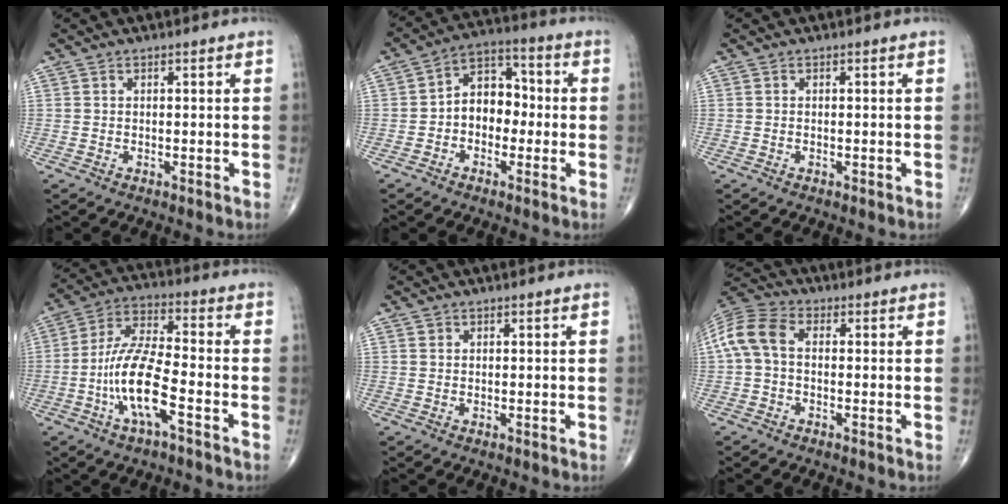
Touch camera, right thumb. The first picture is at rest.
{"total": 9.0, "force": [-1.0, 6.7, 6.0], "torque": [-0.059, 0.036, -0.032]}
{"total": 0.0}
{"total": 12.6, "force": [-4.5, 3.5, 11.2], "torque": [-0.232, 0.034, -0.088]}
{"total": 0.6, "force": [0.3, 0.6, 0.1], "torque": [0.003, 0.000, 0.004]}
{"total": 8.5, "force": [0.2, 5.4, 6.5], "torque": [-0.139, 0.026, -0.007]}